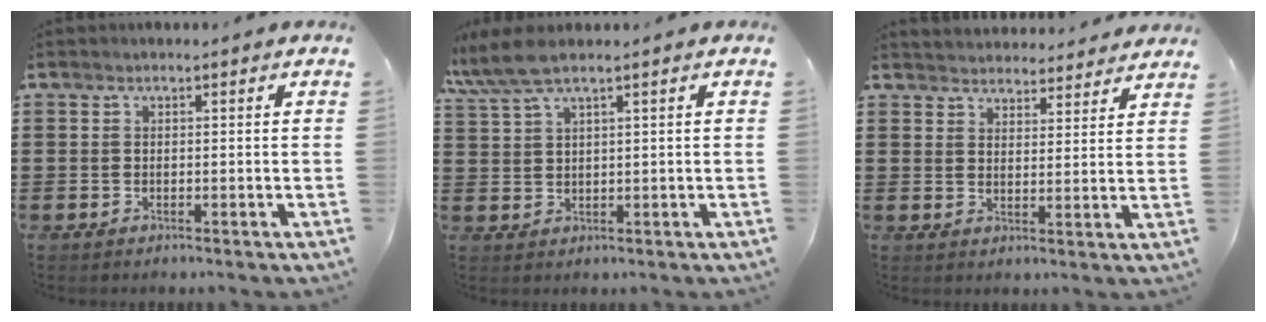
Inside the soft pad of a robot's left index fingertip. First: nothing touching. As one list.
[{"total": 4.7, "force": [3.3, 0.4, 3.3], "torque": [-0.082, -0.005, 0.056]}, {"total": 3.6, "force": [3.6, 0.2, -0.3], "torque": [0.001, -0.021, 0.063]}]